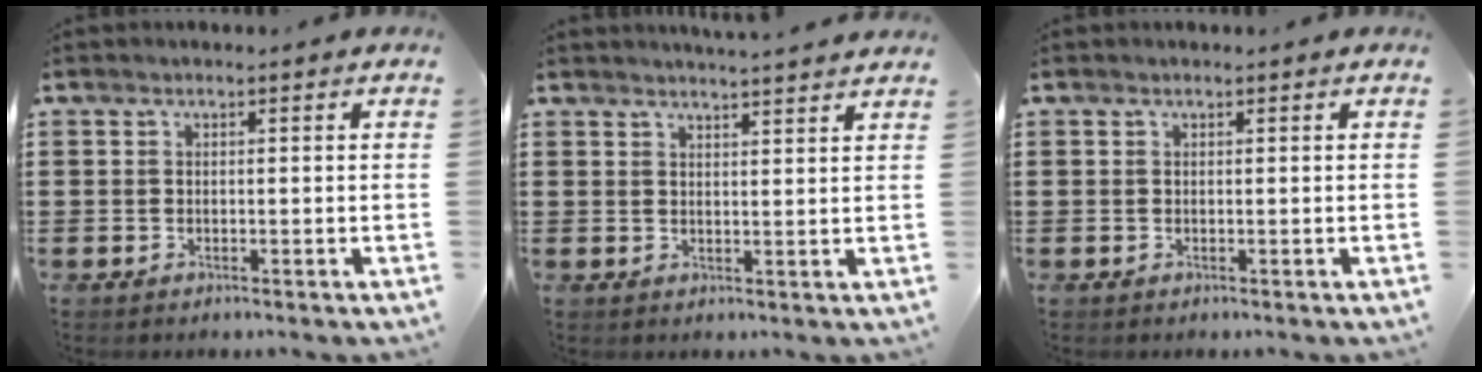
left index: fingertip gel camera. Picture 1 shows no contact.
{"total": 2.6, "force": [2.6, -0.6, 0.1], "torque": [-0.008, -0.014, 0.047]}
{"total": 0.0}